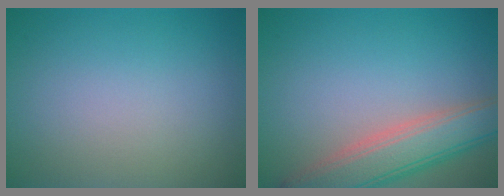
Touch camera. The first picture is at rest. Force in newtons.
{"total": 6.1, "press": 6.1, "slide": 0.3}